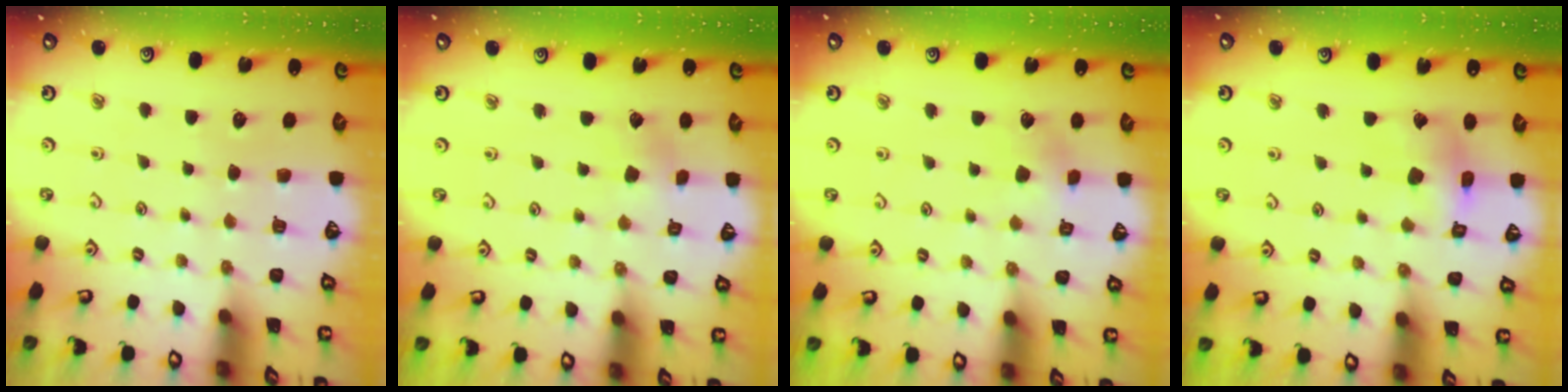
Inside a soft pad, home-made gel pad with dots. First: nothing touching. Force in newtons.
{"total": 1.8, "press": 1.8, "slide": 0.3}
{"total": 3.5, "press": 3.4, "slide": 0.7}
{"total": 7.7, "press": 7.6, "slide": 0.9}